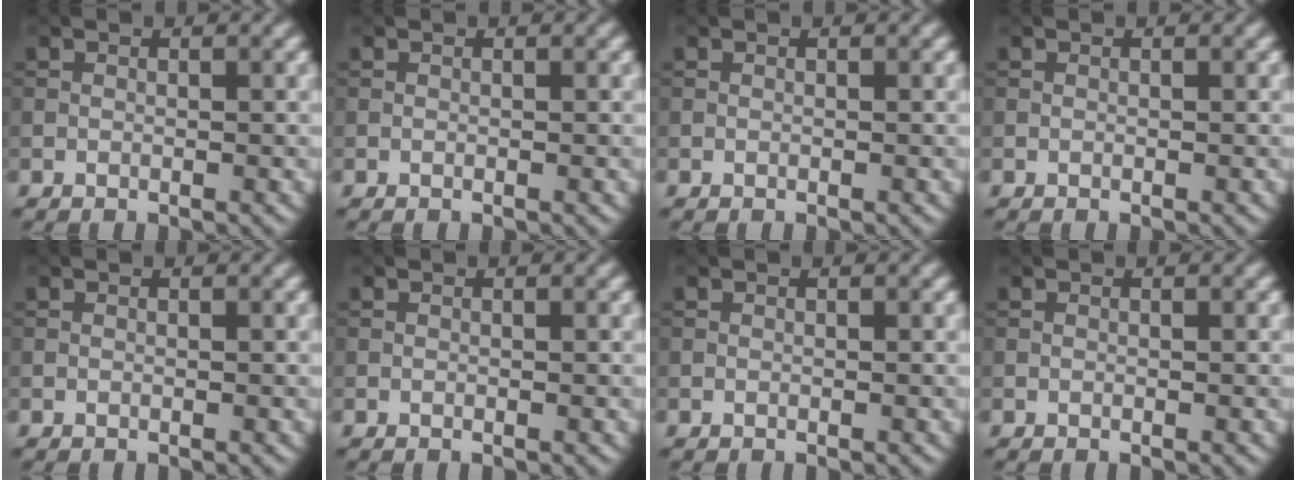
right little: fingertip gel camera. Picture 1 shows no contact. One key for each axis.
{"total": 0.0}
{"total": 0.0}
{"total": 0.0}
{"total": 0.0}
{"total": 0.0}
{"total": 0.0}
{"total": 0.0}